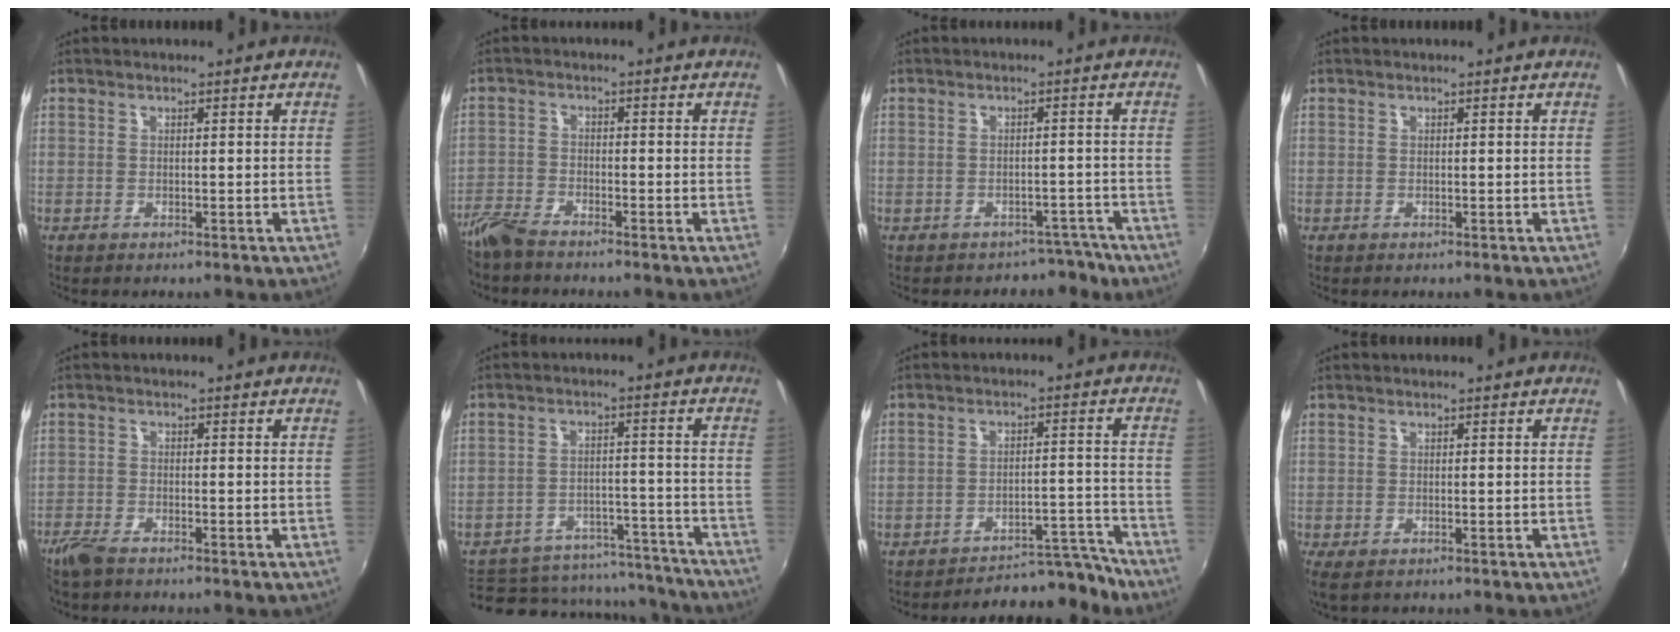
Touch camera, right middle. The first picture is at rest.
{"total": 5.5, "force": [-5.0, 1.0, 2.1], "torque": [-0.057, -0.013, -0.104]}
{"total": 5.0, "force": [-4.2, 2.6, 0.2], "torque": [0.009, 0.023, -0.047]}
{"total": 0.0}
{"total": 4.3, "force": [-3.7, 0.9, 2.0], "torque": [-0.056, -0.013, -0.075]}
{"total": 19.4, "force": [-15.7, 9.1, 6.9], "torque": [-0.153, 0.027, -0.183]}
{"total": 12.2, "force": [-11.8, 1.9, 2.1], "torque": [-0.034, 0.034, -0.155]}
{"total": 2.4, "force": [-1.3, 0.6, 1.9], "torque": [-0.038, -0.009, -0.019]}